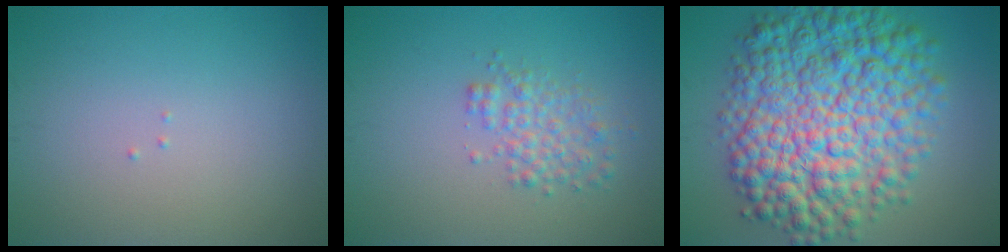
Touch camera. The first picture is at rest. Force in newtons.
{"total": 2.6, "press": 2.6, "slide": 0.1}
{"total": 13.0, "press": 13.0, "slide": 0.1}